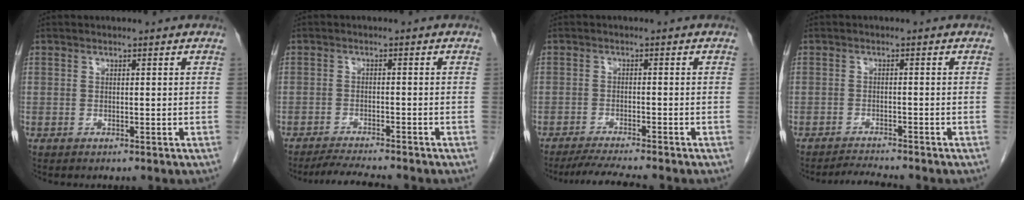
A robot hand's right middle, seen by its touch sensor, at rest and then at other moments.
{"total": 6.1, "force": [-5.6, -0.2, 2.3], "torque": [-0.036, -0.018, -0.092]}
{"total": 6.6, "force": [-5.9, -0.7, 2.8], "torque": [-0.041, -0.019, -0.098]}
{"total": 3.3, "force": [-3.1, -0.8, 0.5], "torque": [-0.014, -0.018, -0.052]}